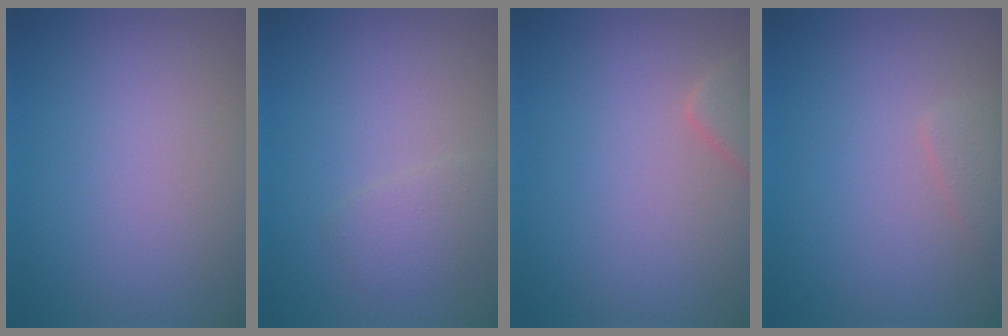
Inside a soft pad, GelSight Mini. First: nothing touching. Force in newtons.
{"total": 1.6, "press": 1.6, "slide": 0.1}
{"total": 2.1, "press": 2.1, "slide": 0.2}
{"total": 1.0, "press": 1.0, "slide": 0.1}